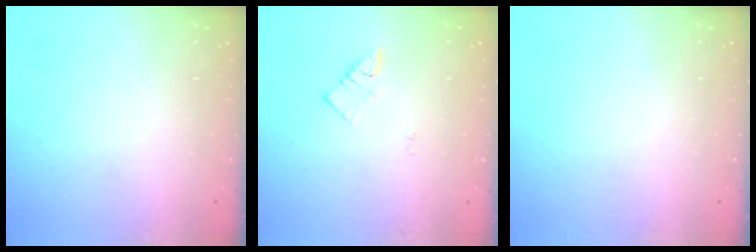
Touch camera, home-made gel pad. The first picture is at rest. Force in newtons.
{"total": 3.0, "press": 3.0, "slide": 0.4}
{"total": 0.0}